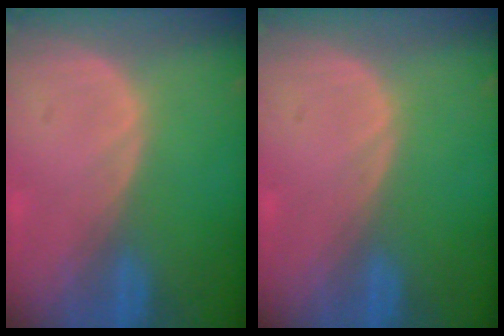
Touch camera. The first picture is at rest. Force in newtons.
{"total": 0.0}